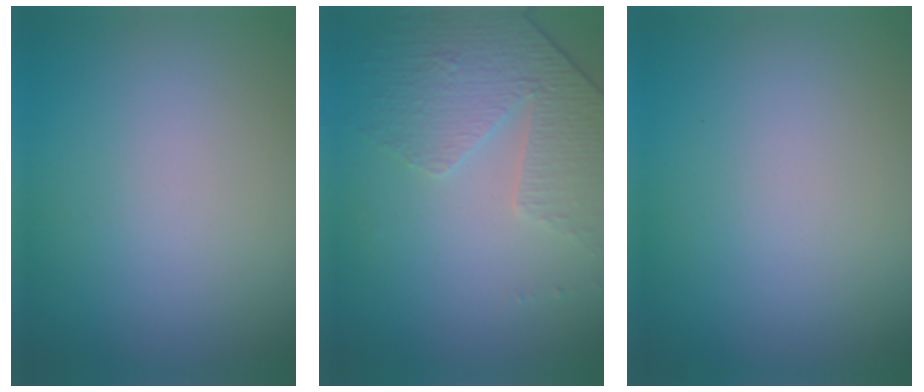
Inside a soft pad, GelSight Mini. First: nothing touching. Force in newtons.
{"total": 4.6, "press": 3.3, "slide": 3.3}
{"total": 0.0}